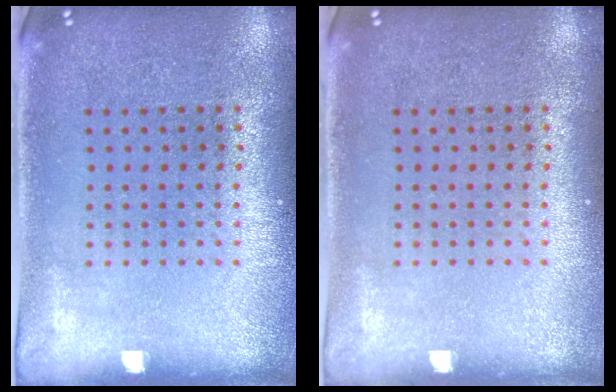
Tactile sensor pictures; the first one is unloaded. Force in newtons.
{"total": 0.0}